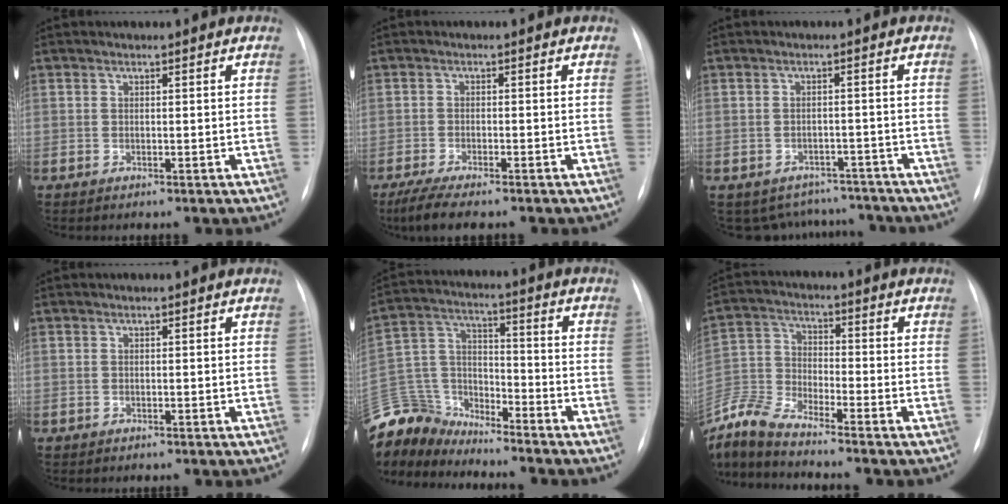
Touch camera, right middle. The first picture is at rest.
{"total": 6.5, "force": [-5.0, 1.2, 4.0], "torque": [-0.071, -0.017, -0.081]}
{"total": 8.3, "force": [-7.4, 3.8, -0.1], "torque": [0.010, 0.027, -0.087]}
{"total": 0.0}
{"total": 13.5, "force": [-13.1, 3.1, 1.5], "torque": [-0.043, 0.035, -0.255]}
{"total": 8.8, "force": [-8.4, -0.8, 2.5], "torque": [-0.070, -0.015, -0.173]}